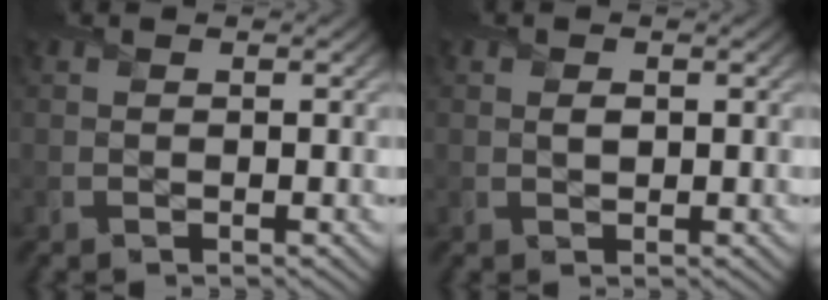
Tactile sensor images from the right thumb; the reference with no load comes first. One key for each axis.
{"total": 0.8, "fx": 0.3, "fy": 0.6, "fz": 0.5, "tx": -0.010, "ty": -0.006, "tz": 0.007}